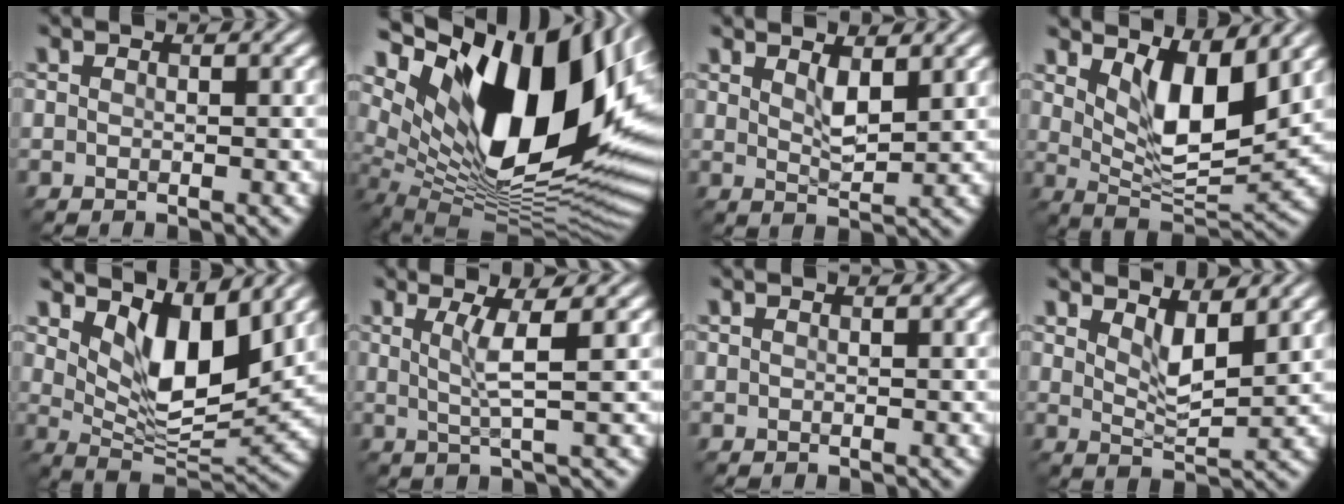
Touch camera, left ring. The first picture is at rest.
{"total": 18.2, "force": [6.4, 8.9, 14.5], "torque": [-0.247, 0.013, 0.108]}
{"total": 1.8, "force": [1.3, 0.3, 1.2], "torque": [-0.027, -0.003, 0.027]}
{"total": 6.4, "force": [3.0, 2.5, 5.1], "torque": [-0.094, -0.016, 0.054]}
{"total": 6.6, "force": [3.6, 2.8, 4.8], "torque": [-0.089, -0.016, 0.059]}
{"total": 2.5, "force": [0.9, 0.1, 2.4], "torque": [-0.047, 0.000, 0.017]}
{"total": 0.0}
{"total": 2.8, "force": [2.0, 0.6, 1.9], "torque": [-0.037, -0.008, 0.038]}